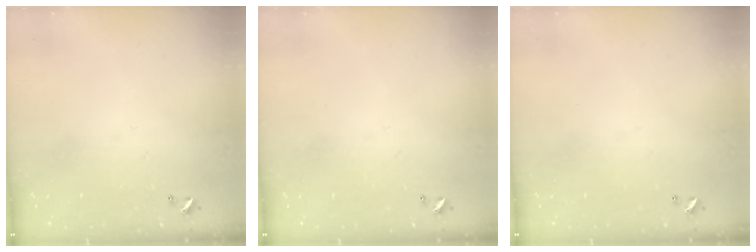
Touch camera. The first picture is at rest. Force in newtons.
{"total": 0.0}
{"total": 0.0}